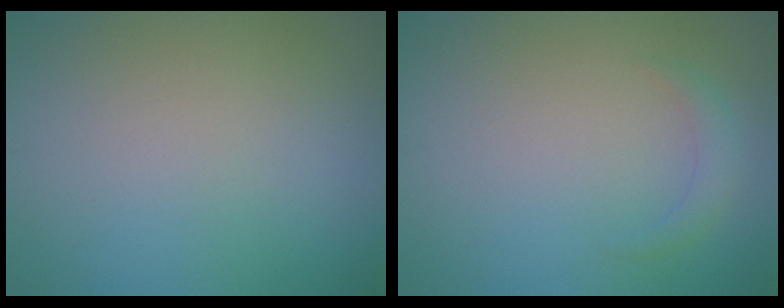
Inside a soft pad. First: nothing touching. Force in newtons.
{"total": 1.3, "press": 1.3, "slide": 0.1}